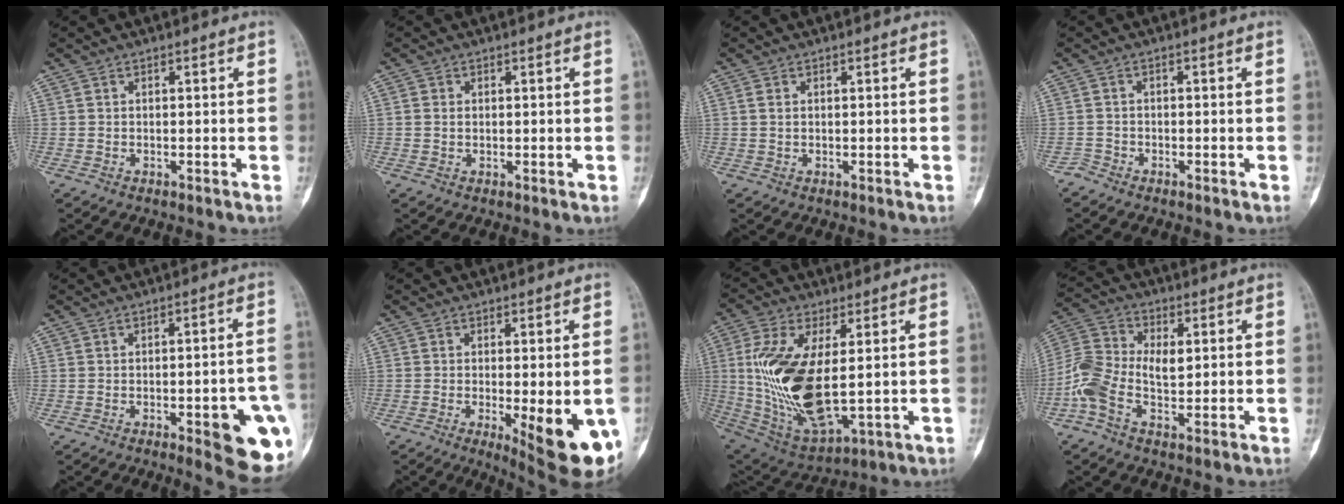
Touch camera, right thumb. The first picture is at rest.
{"total": 1.0, "force": [0.1, 0.9, 0.4], "torque": [-0.008, 0.002, 0.003]}
{"total": 1.3, "force": [0.4, 0.8, 1.0], "torque": [-0.023, 0.001, 0.010]}
{"total": 1.4, "force": [-1.2, 0.6, -0.3], "torque": [0.010, 0.000, -0.028]}
{"total": 13.6, "force": [-4.4, 3.7, 12.3], "torque": [-0.109, 0.016, -0.039]}
{"total": 12.9, "force": [-4.1, 3.8, 11.6], "torque": [-0.122, -0.016, -0.044]}
{"total": 19.4, "force": [1.4, 8.9, 17.2], "torque": [-0.350, -0.016, 0.045]}
{"total": 9.9, "force": [-0.6, 5.7, 8.1], "torque": [-0.169, 0.025, -0.017]}